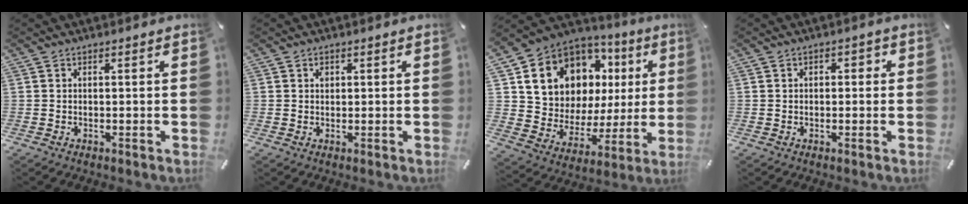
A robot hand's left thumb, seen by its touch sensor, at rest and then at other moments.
{"total": 1.1, "force": [0.3, 1.0, 0.4], "torque": [-0.001, 0.000, 0.004]}
{"total": 13.0, "force": [7.4, 9.7, 4.5], "torque": [-0.086, -0.064, 0.146]}
{"total": 1.3, "force": [-0.3, 1.1, 0.6], "torque": [-0.011, 0.009, -0.010]}